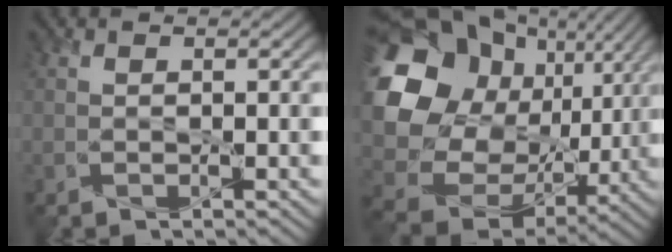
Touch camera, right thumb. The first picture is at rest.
{"total": 19.2, "force": [5.2, 16.2, 8.9], "torque": [-0.261, 0.004, 0.119]}